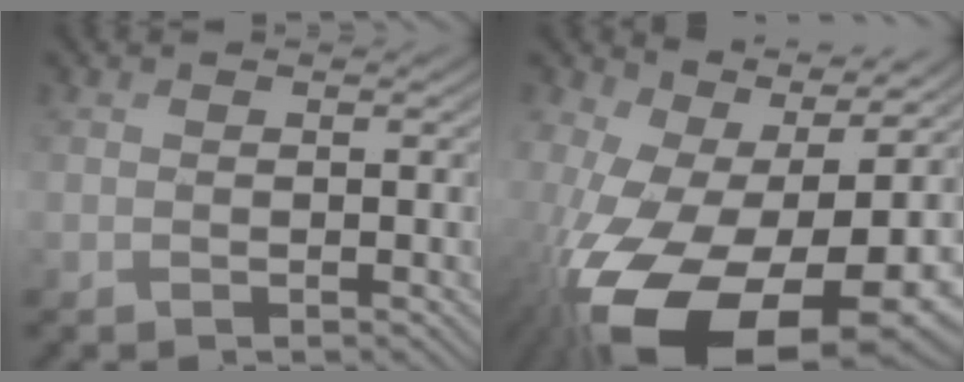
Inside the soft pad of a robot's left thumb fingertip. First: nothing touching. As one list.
[{"total": 20.4, "force": [-5.0, 12.0, 15.8], "torque": [-0.312, -0.065, -0.044]}]